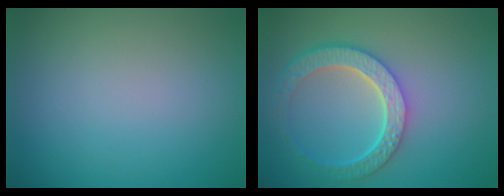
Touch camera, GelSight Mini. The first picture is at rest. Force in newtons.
{"total": 5.8, "press": 4.4, "slide": 3.8}